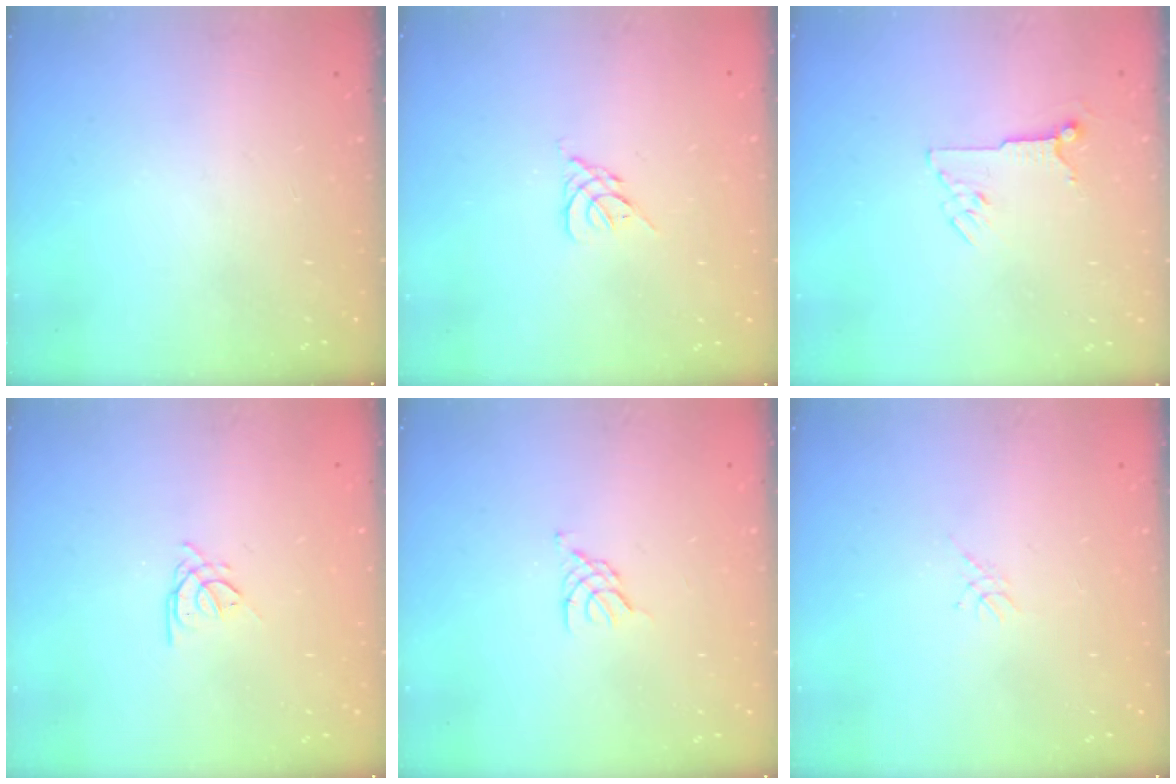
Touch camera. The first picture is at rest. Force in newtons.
{"total": 2.6, "press": 2.5, "slide": 0.7}
{"total": 6.3, "press": 6.3, "slide": 0.5}
{"total": 1.9, "press": 1.9, "slide": 0.4}
{"total": 3.2, "press": 3.1, "slide": 0.7}
{"total": 1.1, "press": 1.1, "slide": 0.3}